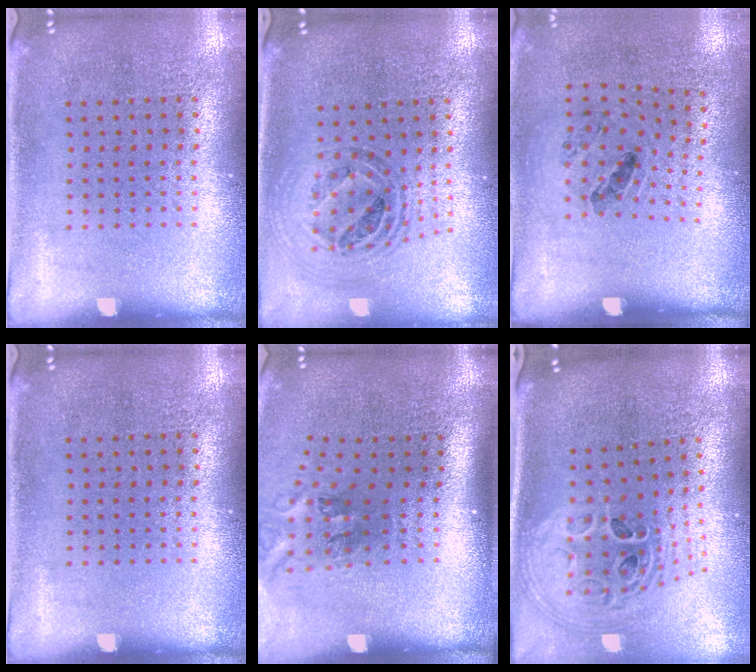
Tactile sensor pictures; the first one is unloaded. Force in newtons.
{"total": 1.0, "press": 1.0, "slide": 0.2}
{"total": 1.2, "press": 0.7, "slide": 0.9}
{"total": 0.0}
{"total": 1.8, "press": 1.2, "slide": 1.3}
{"total": 2.2, "press": 1.6, "slide": 1.5}